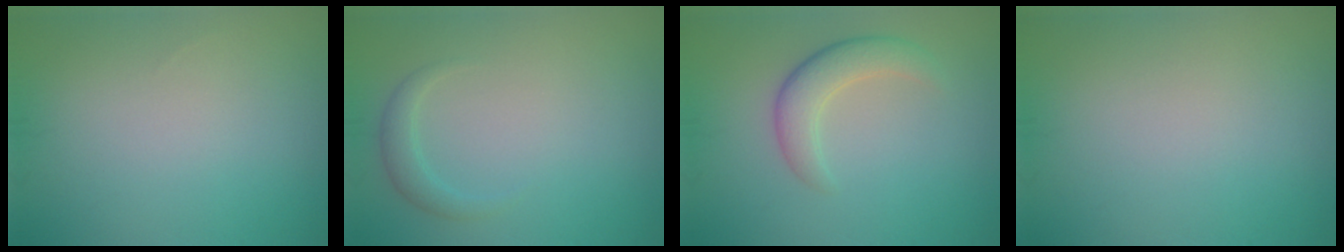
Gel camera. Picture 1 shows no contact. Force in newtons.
{"total": 1.6, "press": 1.6, "slide": 0.1}
{"total": 3.5, "press": 3.5, "slide": 0.3}
{"total": 0.0}